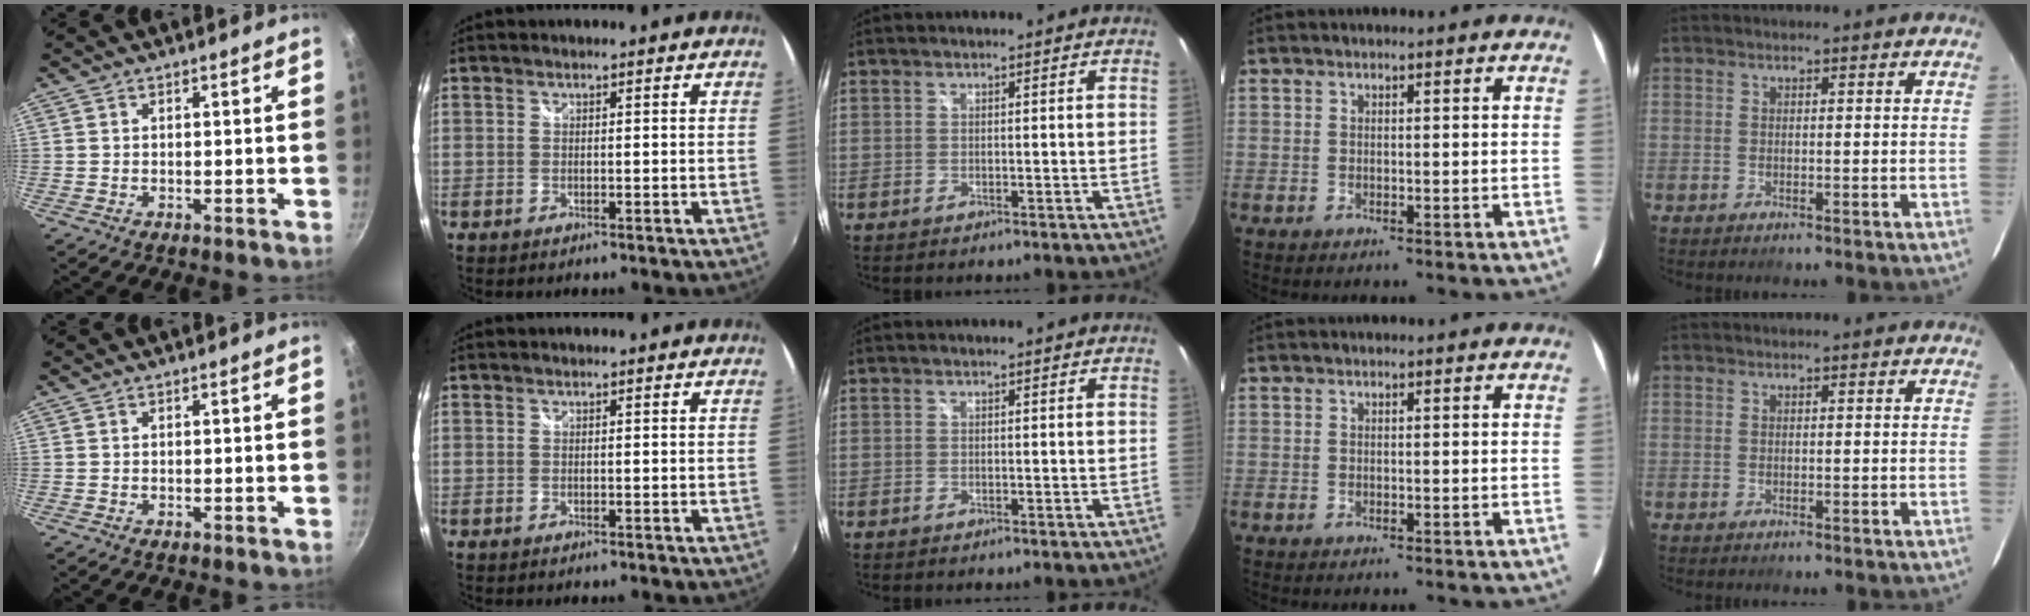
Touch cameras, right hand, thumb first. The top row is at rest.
{}